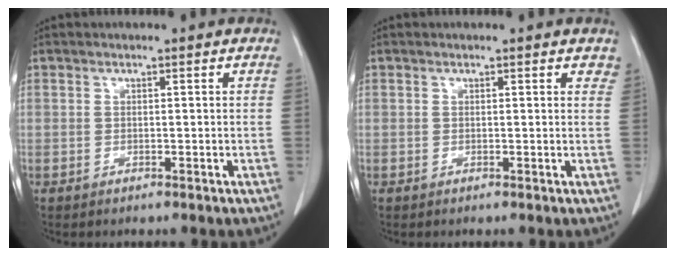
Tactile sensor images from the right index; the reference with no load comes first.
{"total": 1.5, "force": [1.3, 0.6, 0.5], "torque": [0.002, -0.001, 0.001]}